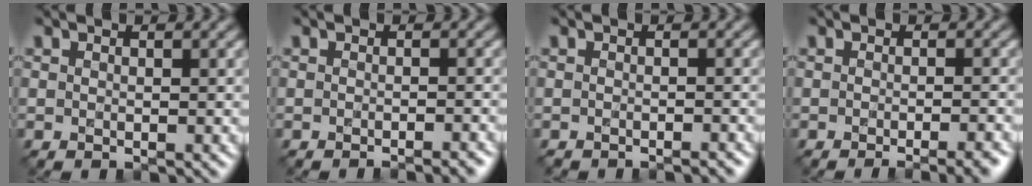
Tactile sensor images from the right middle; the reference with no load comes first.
{"total": 2.0, "force": [-1.6, 0.3, 1.2], "torque": [-0.005, 0.002, -0.024]}
{"total": 1.7, "force": [-1.6, 0.2, 0.3], "torque": [0.005, -0.002, -0.020]}
{"total": 4.2, "force": [-2.6, 1.2, 3.1], "torque": [-0.027, 0.008, -0.029]}